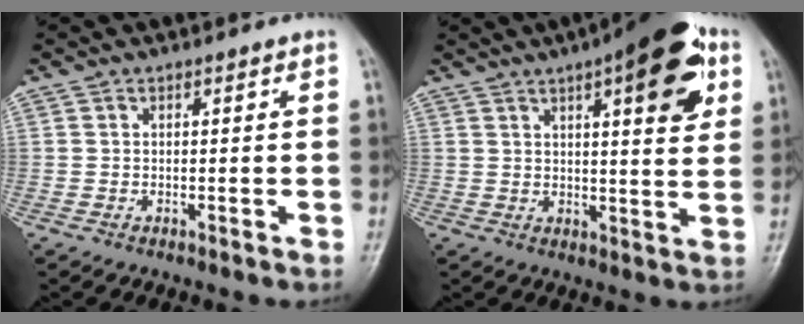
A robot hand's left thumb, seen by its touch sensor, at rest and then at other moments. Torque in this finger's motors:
{"motor_torque": [2.63, 2.37, 1.39, -1.02, 0.08]}